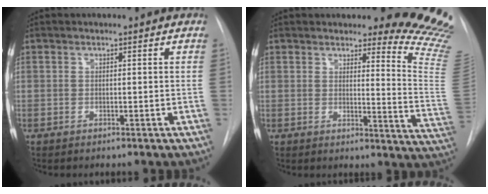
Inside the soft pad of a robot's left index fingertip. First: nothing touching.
{"total": 12.8, "force": [12.1, -0.4, 4.0], "torque": [-0.039, -0.144, 0.113]}